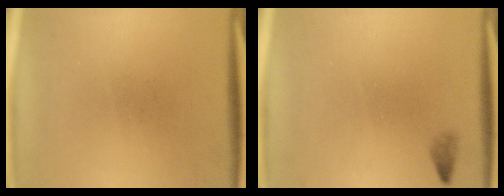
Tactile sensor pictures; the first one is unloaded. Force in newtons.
{"total": 0.8}